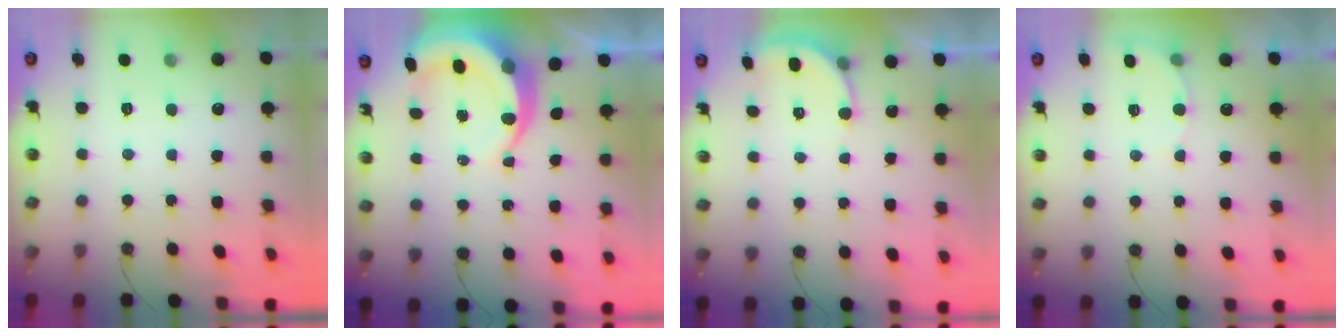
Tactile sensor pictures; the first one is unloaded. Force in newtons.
{"total": 9.2, "press": 9.1, "slide": 1.3}
{"total": 3.3, "press": 3.3, "slide": 0.6}
{"total": 5.9, "press": 5.8, "slide": 1.2}